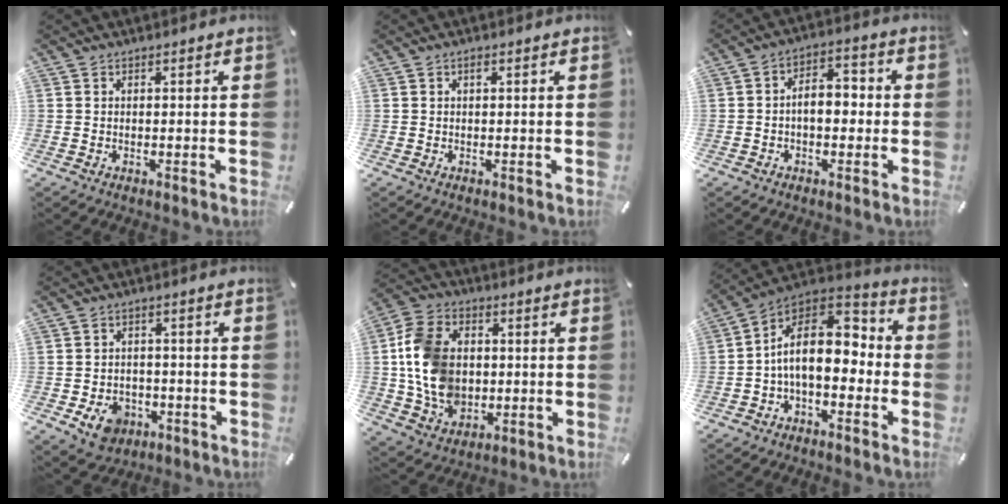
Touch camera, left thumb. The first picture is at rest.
{"total": 0.7, "force": [0.2, 0.3, 0.6], "torque": [-0.012, 0.001, 0.004]}
{"total": 6.4, "force": [-1.2, 4.0, 4.8], "torque": [-0.076, 0.018, -0.025]}
{"total": 7.1, "force": [-3.1, 5.6, 3.1], "torque": [-0.055, 0.011, -0.059]}
{"total": 14.5, "force": [0.1, 11.6, 8.8], "torque": [-0.188, 0.014, 0.003]}
{"total": 15.5, "force": [-0.3, 10.1, 11.7], "torque": [-0.202, 0.001, -0.007]}